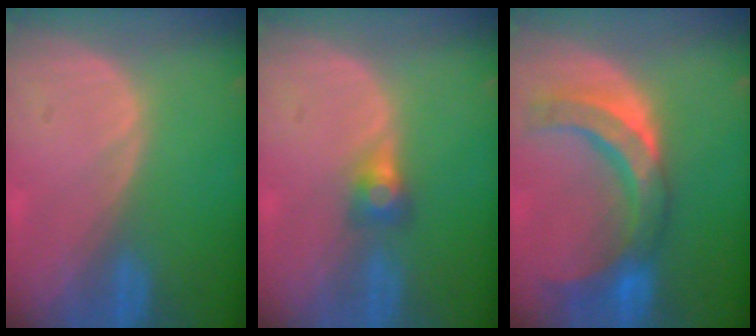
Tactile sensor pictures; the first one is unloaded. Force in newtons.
{"total": 2.7, "press": 2.5, "slide": 0.9}
{"total": 9.8, "press": 9.4, "slide": 2.9}